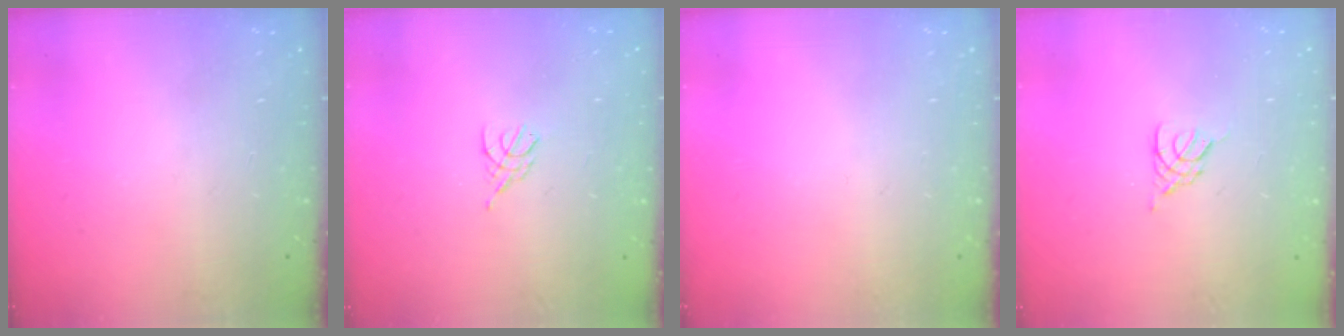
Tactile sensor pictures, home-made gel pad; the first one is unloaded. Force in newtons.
{"total": 3.4, "press": 3.3, "slide": 0.5}
{"total": 0.0}
{"total": 2.3, "press": 2.3, "slide": 0.5}